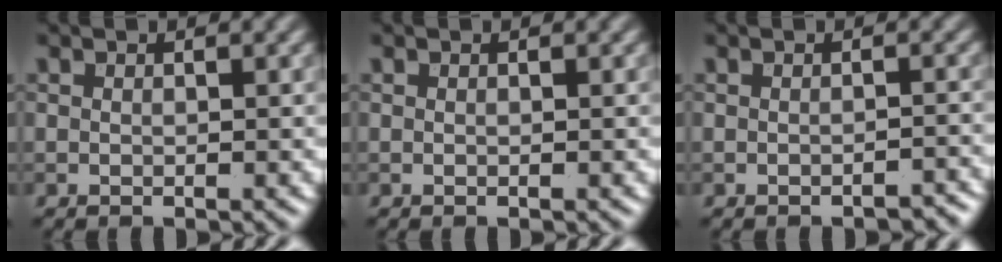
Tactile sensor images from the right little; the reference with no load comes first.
{"total": 0.0}
{"total": 1.2, "force": [-1.1, 0.3, 0.4], "torque": [-0.005, 0.003, -0.015]}